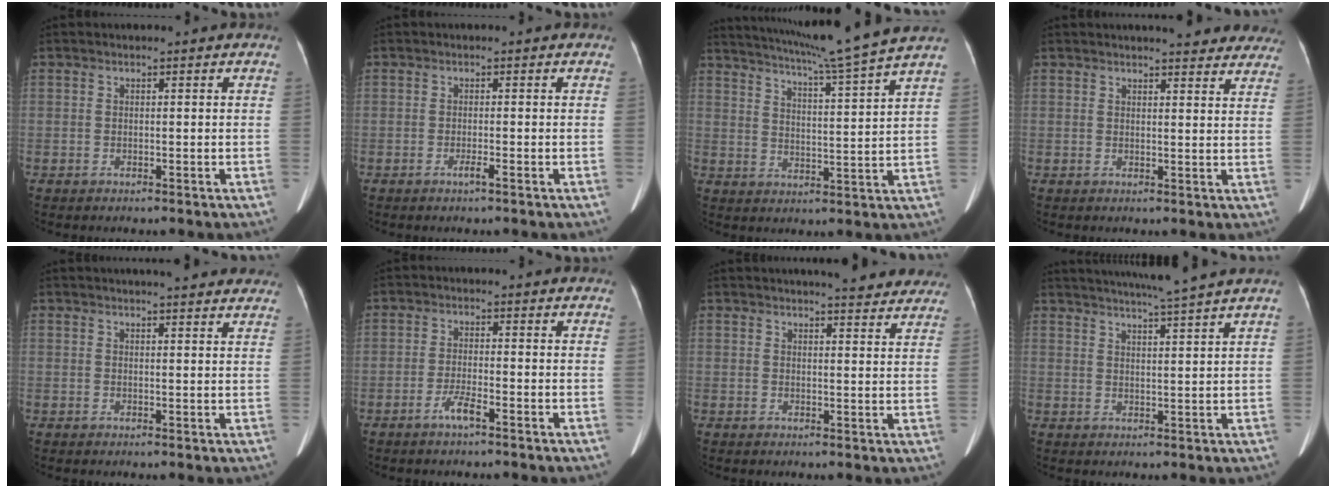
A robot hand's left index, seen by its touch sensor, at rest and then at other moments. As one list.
[{"total": 1.1, "force": [-0.8, -0.2, 0.8], "torque": [-0.019, -0.002, -0.015]}, {"total": 16.0, "force": [13.8, -2.6, 7.6], "torque": [-0.133, -0.028, 0.190]}, {"total": 13.4, "force": [12.3, 2.8, 4.5], "torque": [-0.024, -0.012, 0.118]}, {"total": 10.2, "force": [9.0, 1.8, 4.5], "torque": [-0.044, 0.010, 0.091]}, {"total": 2.9, "force": [-2.0, 0.1, 2.1], "torque": [-0.048, -0.005, -0.042]}, {"total": 11.1, "force": [10.1, 1.9, 4.4], "torque": [-0.037, -0.006, 0.098]}, {"total": 10.0, "force": [8.8, -2.0, 4.4], "torque": [-0.072, -0.003, 0.121]}]